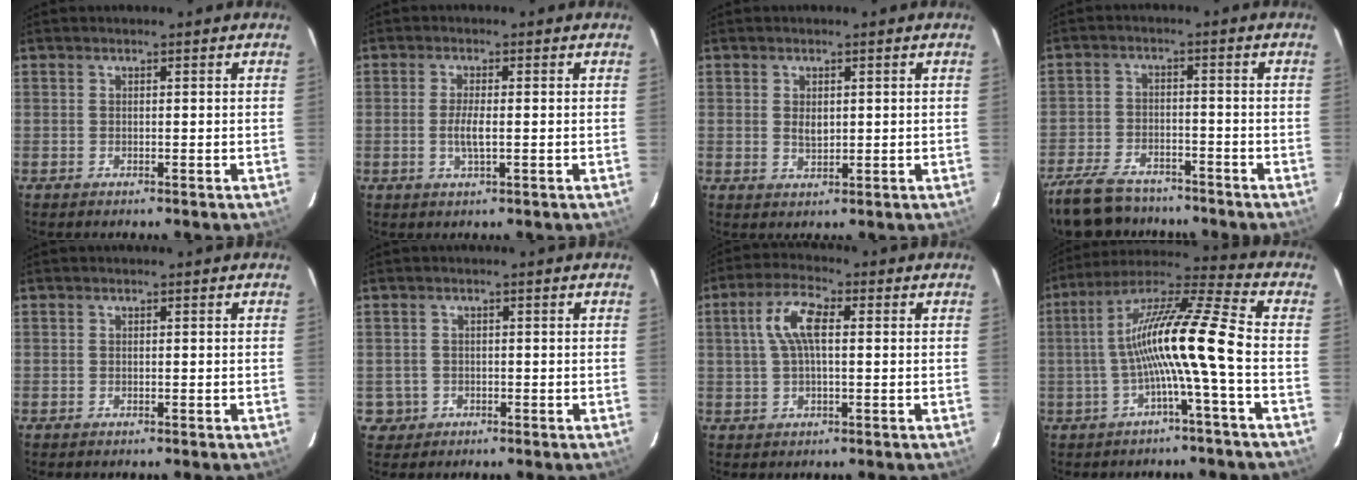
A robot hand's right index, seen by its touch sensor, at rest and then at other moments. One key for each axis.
{"total": 3.2, "fx": -0.5, "fy": 0.5, "fz": 3.1, "tx": -0.062, "ty": -0.007, "tz": -0.010}
{"total": 2.5, "fx": 0.6, "fy": 1.6, "fz": 1.8, "tx": -0.028, "ty": 0.001, "tz": 0.013}
{"total": 14.4, "fx": -11.6, "fy": 6.5, "fz": 5.7, "tx": -0.151, "ty": -0.009, "tz": -0.185}
{"total": 0.0}
{"total": 3.2, "fx": -0.6, "fy": 3.1, "fz": 0.2, "tx": -0.004, "ty": 0.012, "tz": -0.003}
{"total": 7.1, "fx": 1.2, "fy": 2.6, "fz": 6.5, "tx": -0.132, "ty": 0.018, "tz": 0.024}
{"total": 13.9, "fx": -2.5, "fy": -0.8, "fz": 13.6, "tx": -0.253, "ty": 0.015, "tz": -0.050}